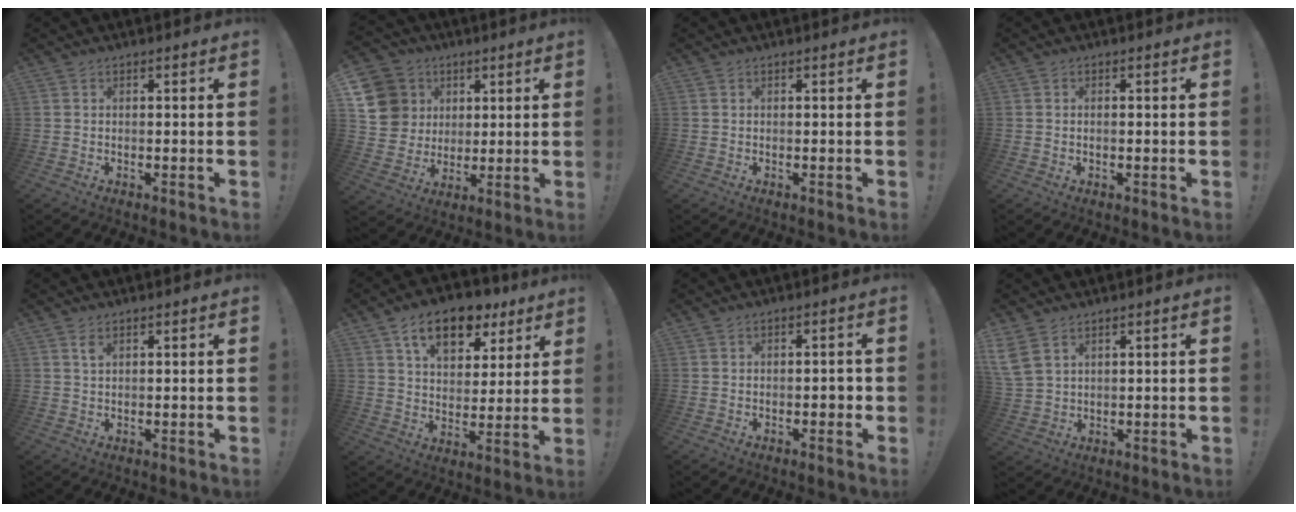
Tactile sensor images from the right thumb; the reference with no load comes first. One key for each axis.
{"total": 14.2, "fx": 3.9, "fy": 12.9, "fz": 4.5, "tx": -0.068, "ty": -0.013, "tz": 0.092}
{"total": 0.0}
{"total": 0.8, "fx": -0.1, "fy": 0.2, "fz": 0.8, "tx": -0.015, "ty": 0.001, "tz": -0.002}
{"total": 2.0, "fx": 1.1, "fy": 0.9, "fz": 1.4, "tx": -0.024, "ty": -0.002, "tz": 0.018}
{"total": 14.3, "fx": 8.2, "fy": 8.3, "fz": 8.3, "tx": -0.127, "ty": -0.039, "tz": 0.147}
{"total": 2.2, "fx": -1.0, "fy": 1.1, "fz": 1.7, "tx": -0.020, "ty": 0.004, "tz": -0.019}
{"total": 5.8, "fx": 3.5, "fy": 3.2, "fz": 3.4, "tx": -0.078, "ty": -0.014, "tz": 0.068}